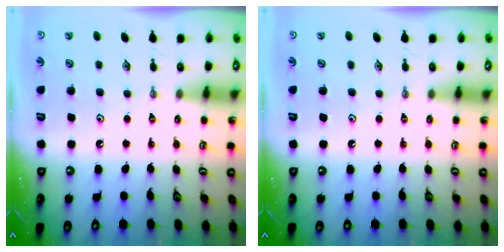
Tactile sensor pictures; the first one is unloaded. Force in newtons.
{"total": 0.0}